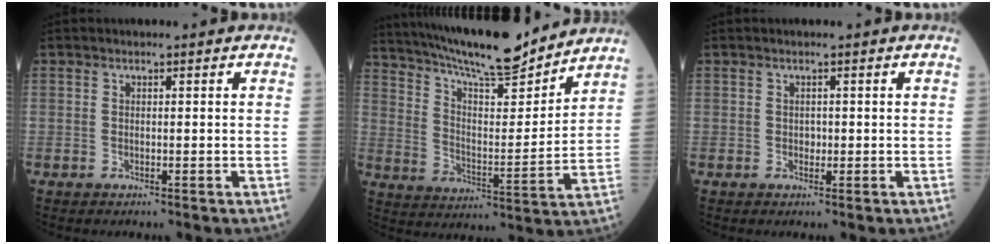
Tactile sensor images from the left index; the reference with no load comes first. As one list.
[{"total": 19.0, "force": [16.9, 1.8, 8.5], "torque": [-0.159, 0.002, 0.279]}, {"total": 0.8, "force": [0.0, 0.6, 0.4], "torque": [-0.005, 0.002, -0.002]}]